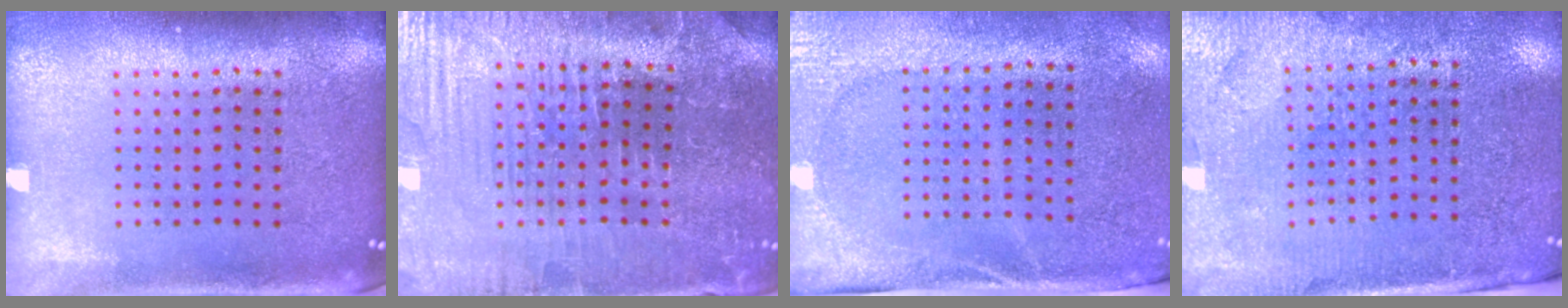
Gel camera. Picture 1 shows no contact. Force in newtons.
{"total": 3.6, "press": 3.6, "slide": 0.4}
{"total": 2.8, "press": 2.3, "slide": 1.6}
{"total": 3.1, "press": 2.9, "slide": 1.1}